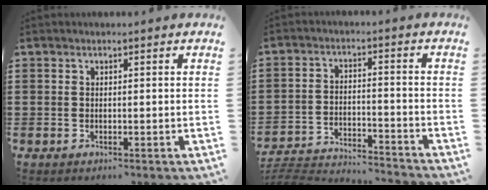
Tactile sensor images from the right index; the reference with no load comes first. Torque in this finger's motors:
{"motor_torque": [-1.77, 0.37, -1.05, -0.21]}